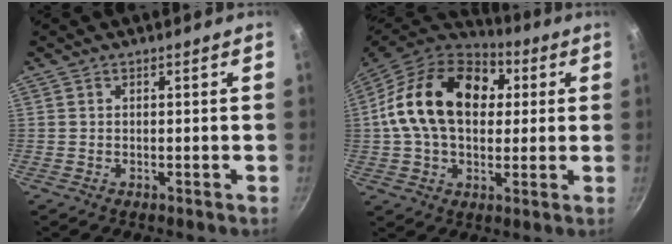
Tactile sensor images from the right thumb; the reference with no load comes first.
{"total": 22.3, "force": [3.9, 15.4, 15.7], "torque": [-0.253, 0.026, 0.052]}